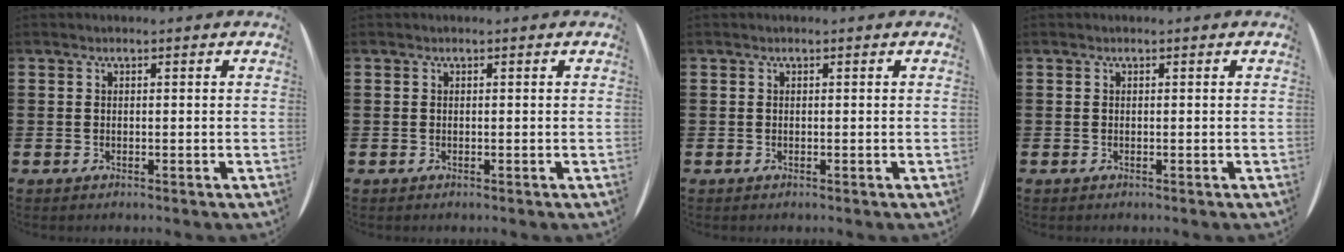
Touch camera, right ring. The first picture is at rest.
{"total": 0.0}
{"total": 0.0}
{"total": 0.0}